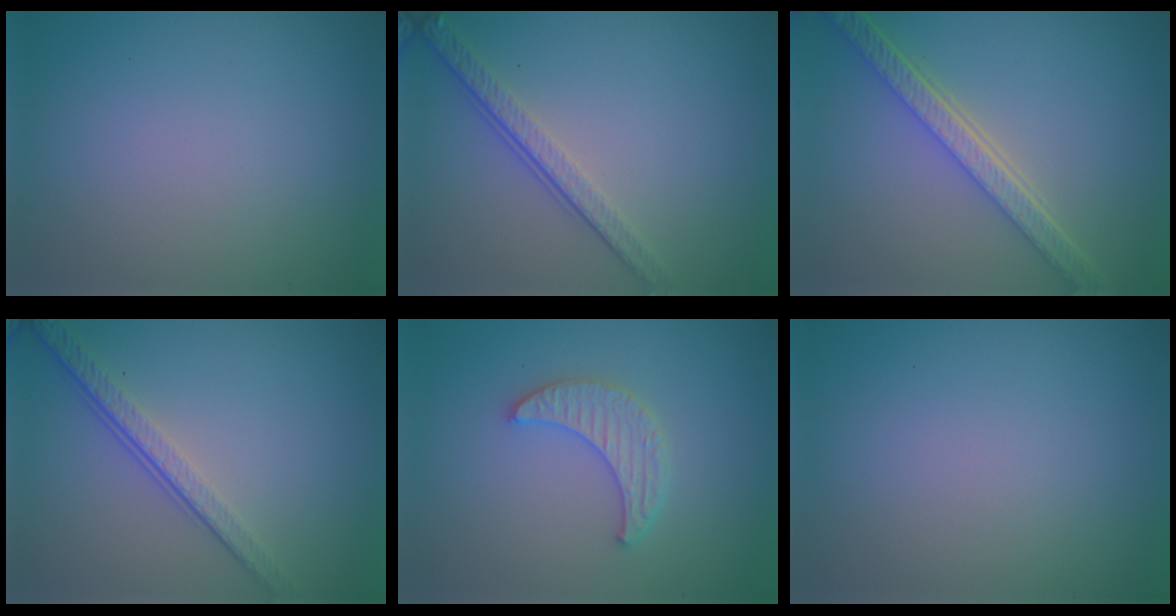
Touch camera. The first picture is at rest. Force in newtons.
{"total": 3.9, "press": 2.7, "slide": 2.8}
{"total": 5.3, "press": 4.0, "slide": 3.4}
{"total": 4.0, "press": 2.8, "slide": 2.8}
{"total": 2.9, "press": 2.9, "slide": 0.7}
{"total": 0.0}